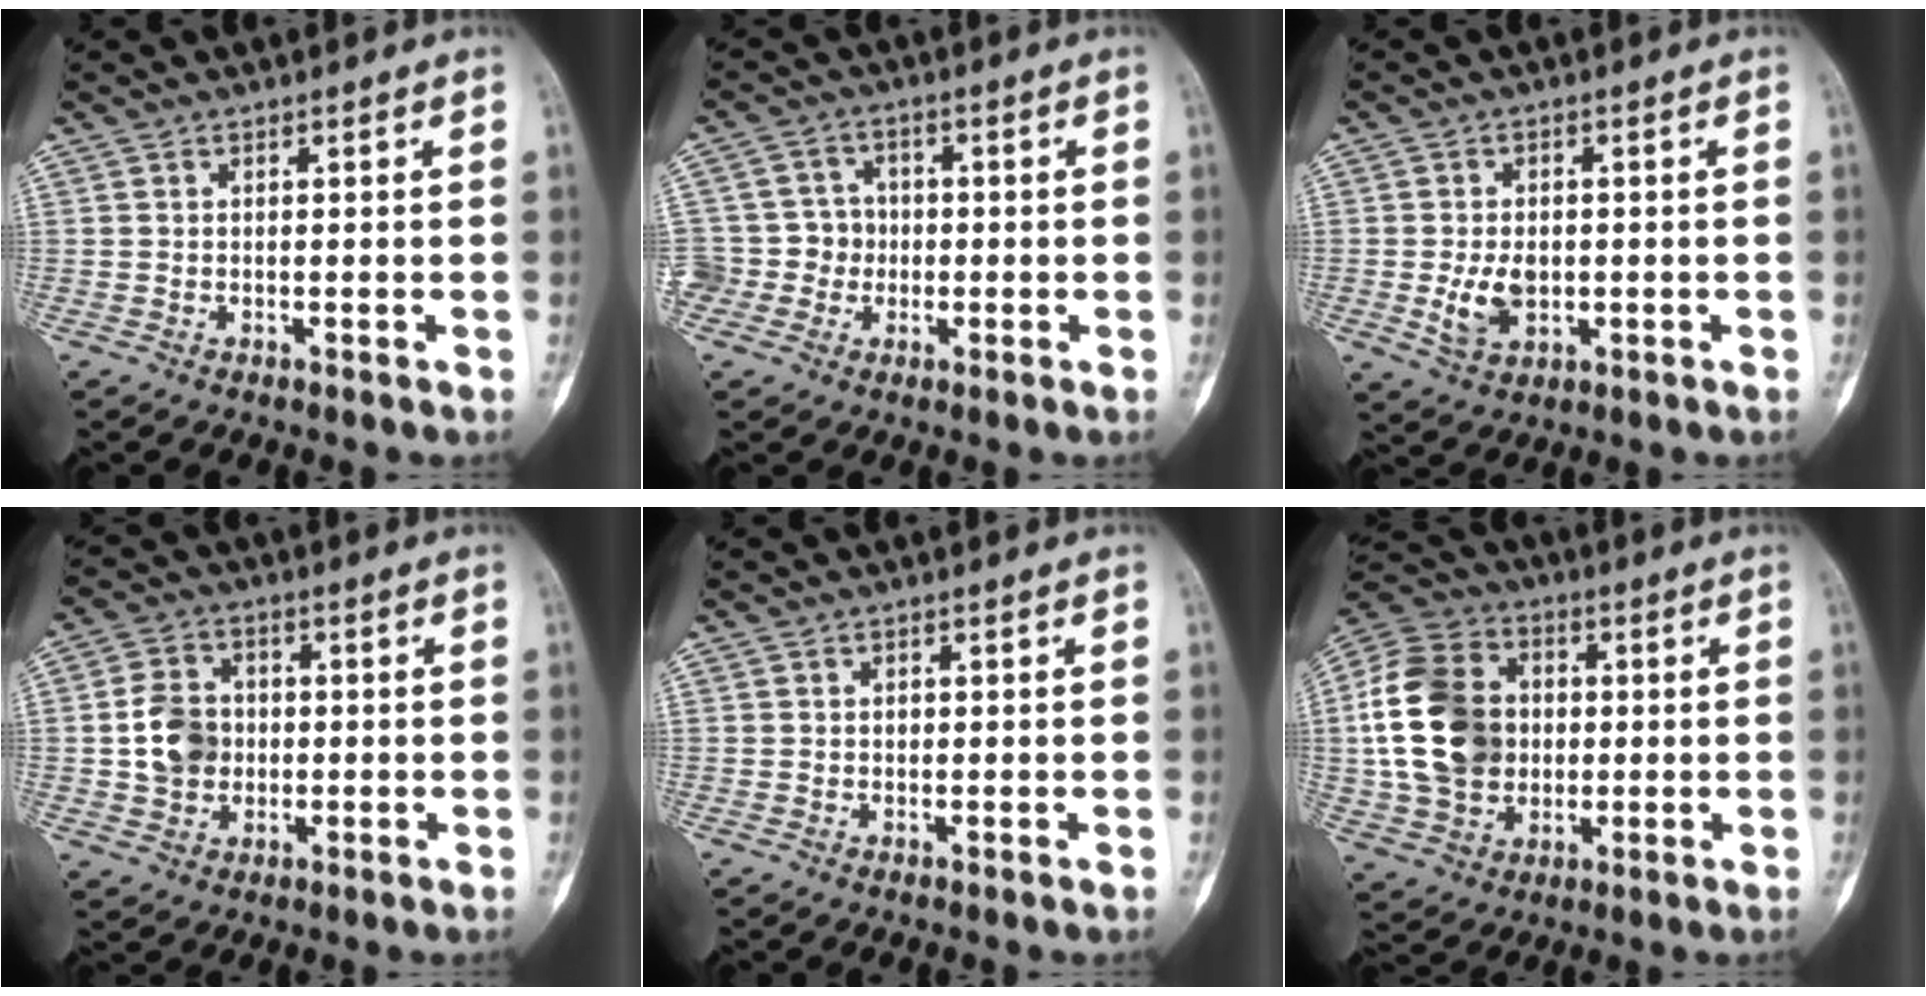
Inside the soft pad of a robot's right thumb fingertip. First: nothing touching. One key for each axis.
{"total": 7.2, "fx": -1.4, "fy": 7.0, "fz": 1.0, "tx": 0.022, "ty": 0.018, "tz": -0.028}
{"total": 6.1, "fx": -0.7, "fy": 4.2, "fz": 4.4, "tx": -0.066, "ty": -0.003, "tz": -0.006}
{"total": 8.5, "fx": -0.2, "fy": 7.0, "fz": 4.7, "tx": -0.059, "ty": 0.010, "tz": -0.005}
{"total": 0.7, "fx": 0.1, "fy": 0.6, "fz": 0.3, "tx": 0.005, "ty": 0.002, "tz": 0.000}
{"total": 19.2, "fx": 1.1, "fy": 14.9, "fz": 12.0, "tx": -0.214, "ty": 0.016, "tz": 0.020}